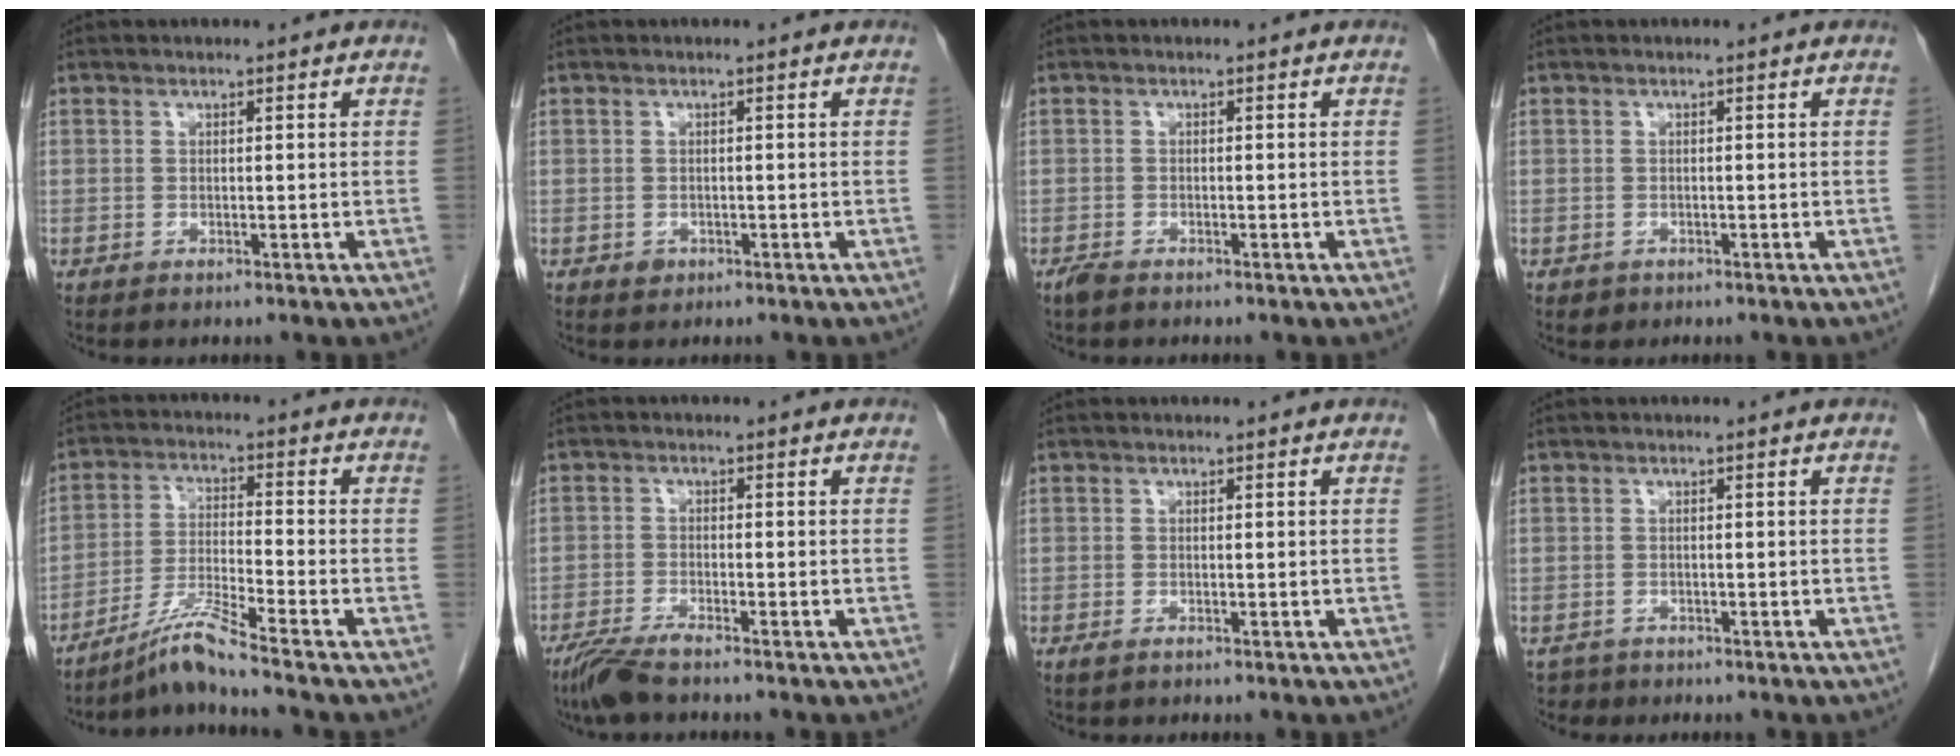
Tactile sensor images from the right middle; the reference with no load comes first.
{"total": 1.0, "force": [-0.5, 0.8, 0.3], "torque": [-0.003, 0.003, -0.004]}
{"total": 1.5, "force": [-1.2, 0.4, 0.7], "torque": [-0.022, -0.004, -0.021]}
{"total": 0.8, "force": [-0.4, 0.7, 0.1], "torque": [-0.005, 0.003, -0.002]}
{"total": 6.8, "force": [-5.7, -1.8, 3.2], "torque": [-0.065, -0.024, -0.111]}
{"total": 4.3, "force": [-3.5, 0.2, 2.5], "torque": [-0.054, -0.013, -0.072]}
{"total": 0.7, "force": [-0.5, 0.1, 0.5], "torque": [-0.010, -0.002, -0.006]}
{"total": 1.3, "force": [-1.0, 0.8, -0.3], "torque": [0.000, 0.002, -0.015]}